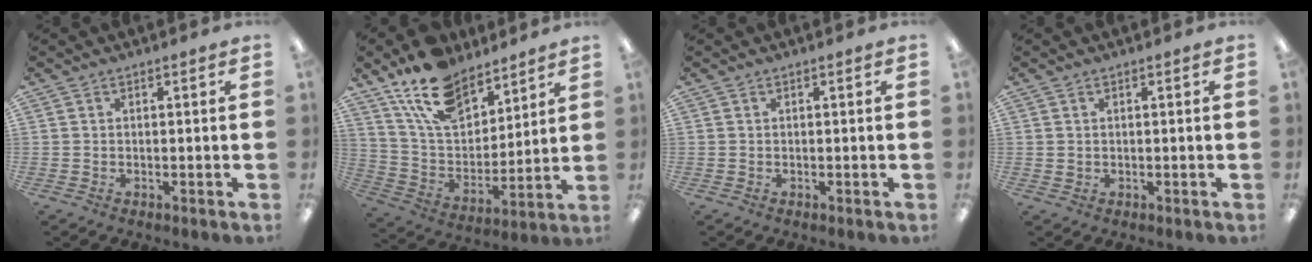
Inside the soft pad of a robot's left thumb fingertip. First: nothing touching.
{"total": 16.9, "force": [12.4, 8.6, 7.6], "torque": [-0.152, -0.059, 0.230]}
{"total": 0.0}
{"total": 0.8, "force": [0.4, 0.6, 0.2], "torque": [-0.004, 0.003, 0.008]}